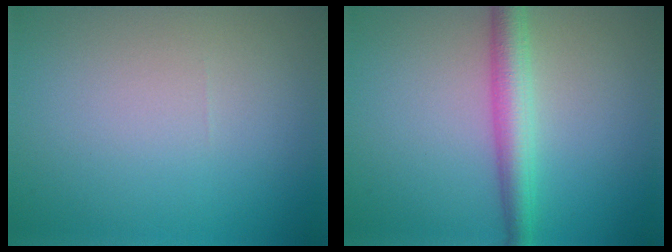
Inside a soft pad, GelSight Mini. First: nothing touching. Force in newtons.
{"total": 3.8, "press": 3.8, "slide": 0.1}